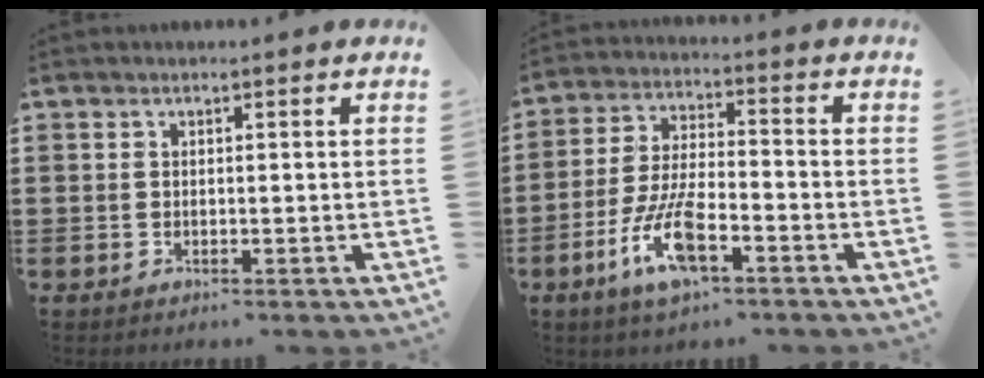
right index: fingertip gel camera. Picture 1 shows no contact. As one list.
[{"total": 9.5, "force": [-4.6, 3.0, 7.7], "torque": [-0.175, -0.004, -0.089]}]